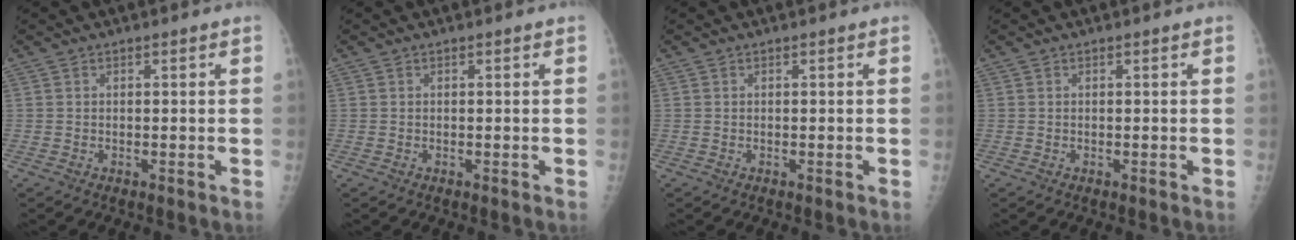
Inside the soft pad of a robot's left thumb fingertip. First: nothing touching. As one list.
[{"total": 0.0}, {"total": 0.0}, {"total": 0.0}]